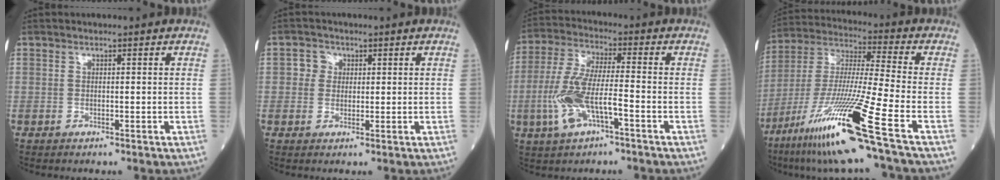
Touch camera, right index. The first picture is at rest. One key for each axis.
{"total": 2.4, "fx": 0.5, "fy": 2.3, "fz": 0.6, "tx": -0.005, "ty": 0.004, "tz": 0.005}
{"total": 10.2, "fx": -3.4, "fy": 2.4, "fz": 9.3, "tx": -0.205, "ty": 0.004, "tz": -0.064}
{"total": 20.5, "fx": -11.0, "fy": -1.3, "fz": 17.2, "tx": -0.352, "ty": -0.049, "tz": -0.207}